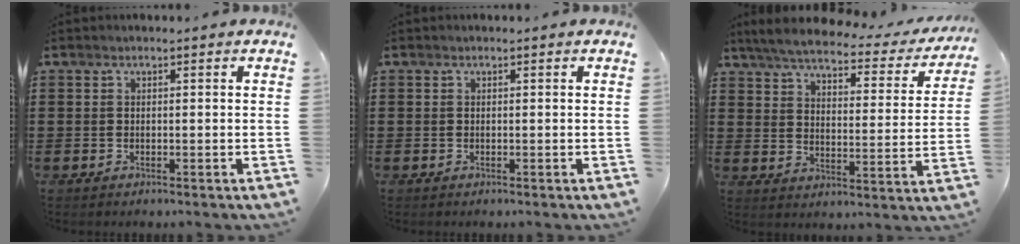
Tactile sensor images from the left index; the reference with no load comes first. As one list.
[{"total": 0.0}, {"total": 5.1, "force": [4.6, 0.6, 2.2], "torque": [-0.067, -0.028, 0.073]}]